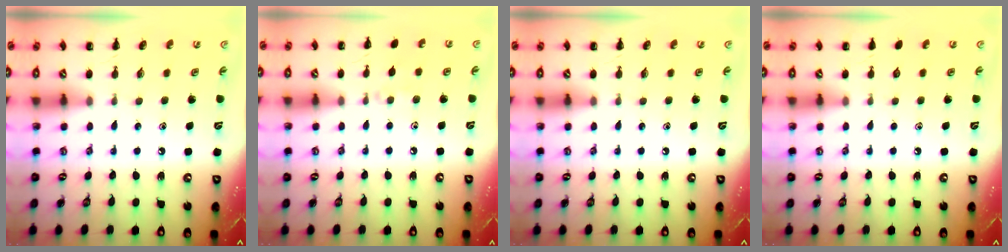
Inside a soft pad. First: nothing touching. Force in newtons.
{"total": 4.6, "press": 4.3, "slide": 1.6}
{"total": 0.0}
{"total": 0.0}